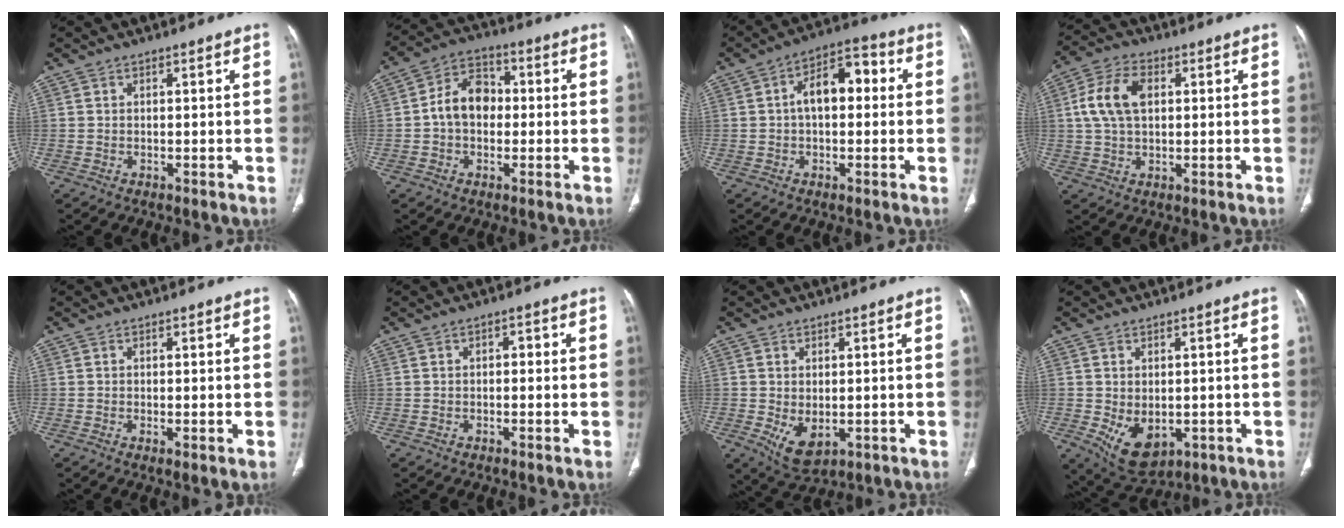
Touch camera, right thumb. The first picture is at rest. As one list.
[{"total": 9.0, "force": [-0.2, 6.7, 6.0], "torque": [-0.084, 0.026, -0.016]}, {"total": 9.5, "force": [1.0, 5.4, 7.8], "torque": [-0.109, 0.035, 0.007]}, {"total": 9.8, "force": [1.9, 6.0, 7.4], "torque": [-0.149, 0.015, 0.034]}, {"total": 1.3, "force": [-0.2, 0.3, 1.3], "torque": [-0.030, -0.008, -0.004]}, {"total": 1.3, "force": [0.0, 0.8, 1.0], "torque": [-0.004, 0.005, -0.006]}, {"total": 5.6, "force": [-1.0, 3.3, 4.5], "torque": [-0.075, -0.011, 0.000]}, {"total": 7.9, "force": [-1.6, 5.1, 5.8], "torque": [-0.084, -0.011, -0.003]}]